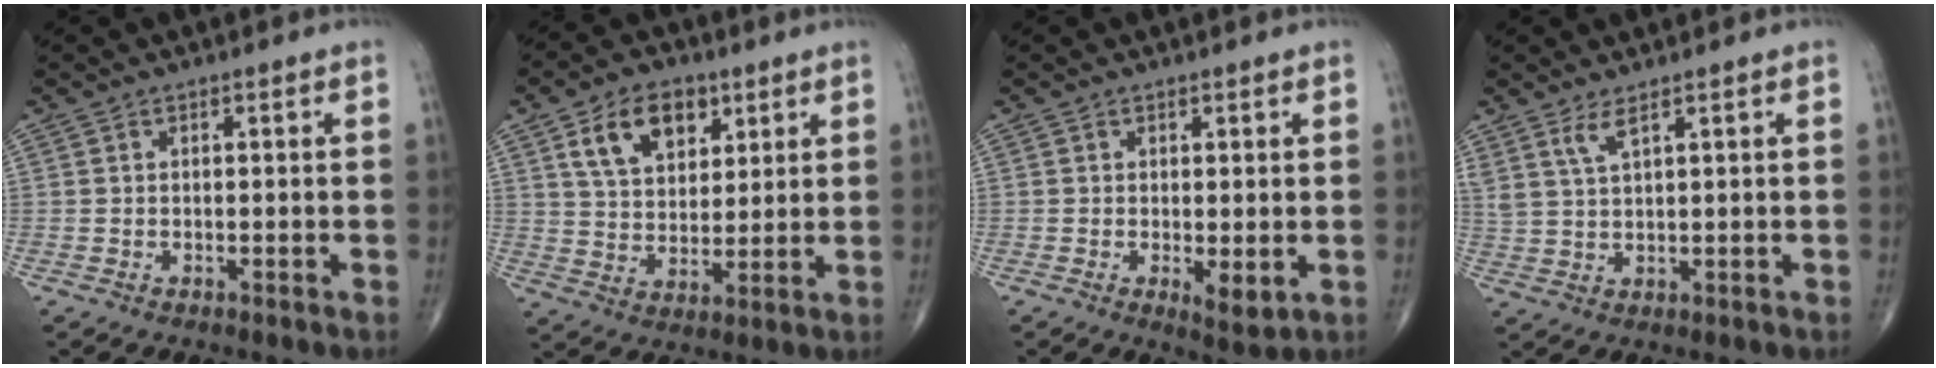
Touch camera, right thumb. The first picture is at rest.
{"total": 11.6, "force": [5.4, 7.4, 7.0], "torque": [-0.090, -0.019, 0.099]}
{"total": 3.6, "force": [-0.4, 1.4, 3.3], "torque": [-0.047, -0.013, -0.003]}
{"total": 3.5, "force": [2.3, 0.6, 2.5], "torque": [-0.059, -0.014, 0.055]}